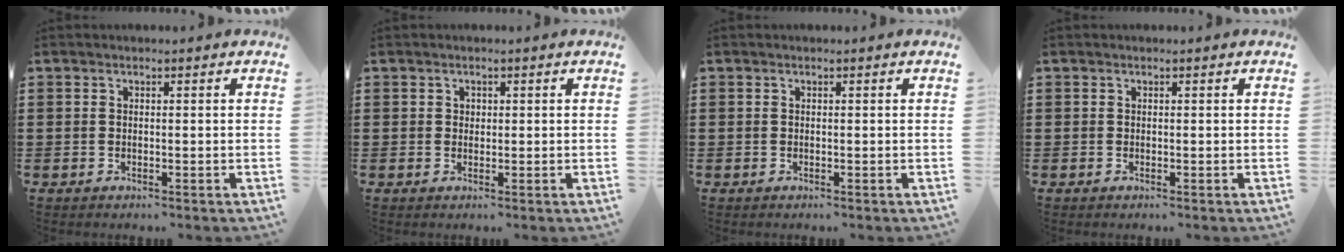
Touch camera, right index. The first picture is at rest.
{"total": 0.8, "force": [0.2, 0.7, 0.2], "torque": [-0.006, 0.004, 0.004]}
{"total": 0.0}
{"total": 0.0}